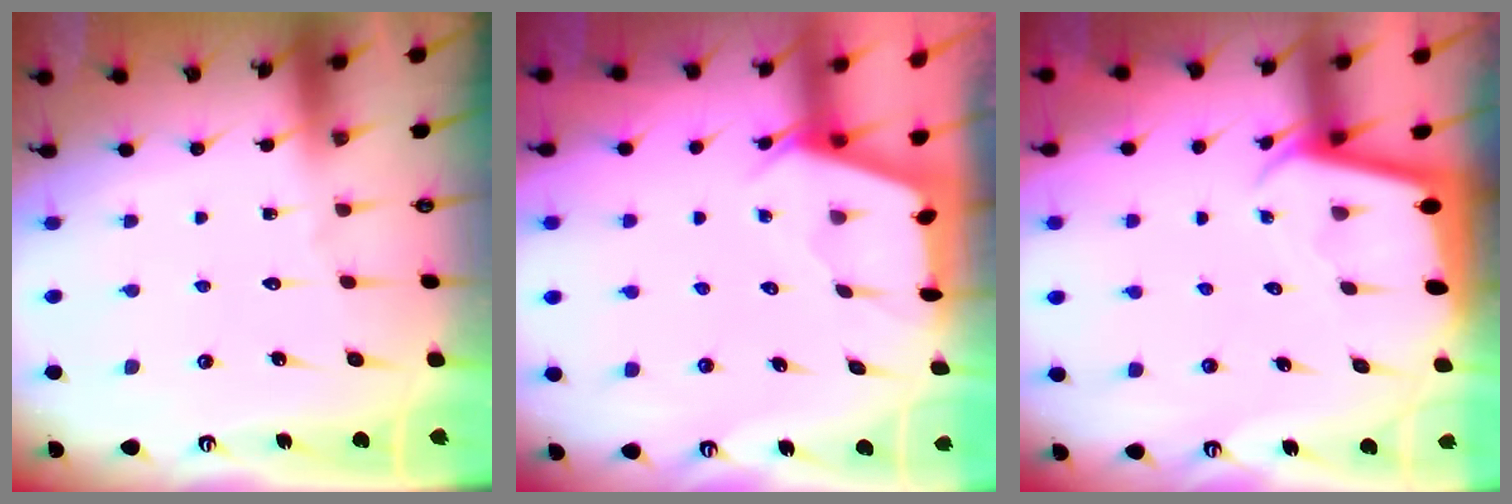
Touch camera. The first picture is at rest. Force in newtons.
{"total": 2.4, "press": 2.4, "slide": 0.3}
{"total": 2.1, "press": 2.1, "slide": 0.1}